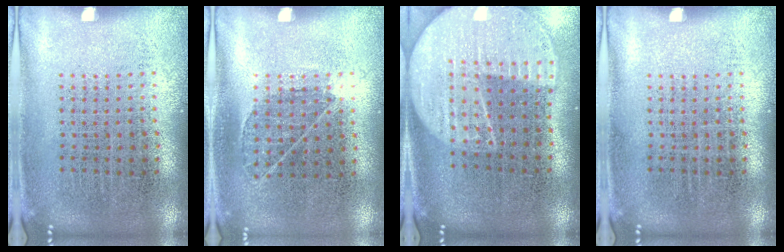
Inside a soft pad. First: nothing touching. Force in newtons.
{"total": 0.8, "press": 0.7, "slide": 0.5}
{"total": 2.3, "press": 2.0, "slide": 1.1}
{"total": 0.0}